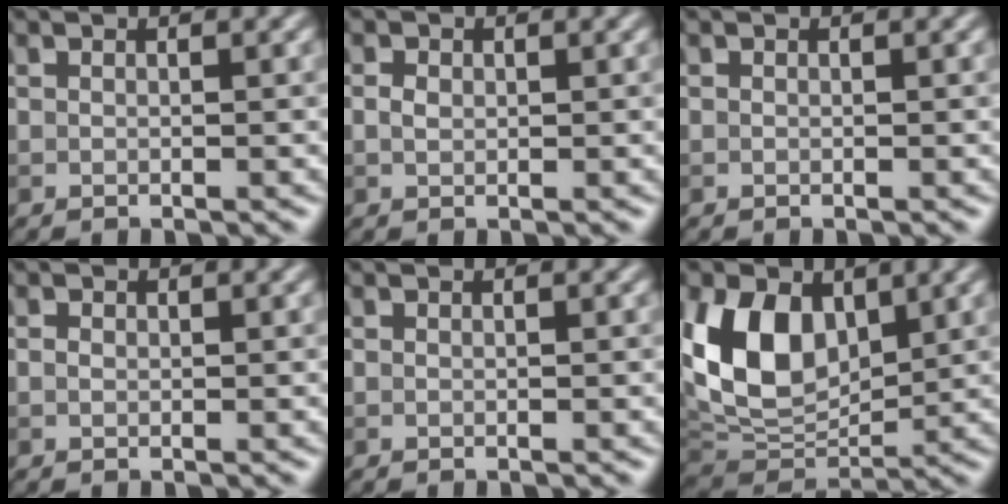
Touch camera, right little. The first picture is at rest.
{"total": 1.1, "force": [0.1, 0.8, 0.6], "torque": [-0.013, 0.001, 0.001]}
{"total": 0.0}
{"total": 0.7, "force": [0.0, 0.5, 0.4], "torque": [-0.007, -0.001, -0.001]}
{"total": 0.0}
{"total": 9.5, "force": [2.6, 6.4, 6.6], "torque": [-0.143, -0.014, 0.048]}